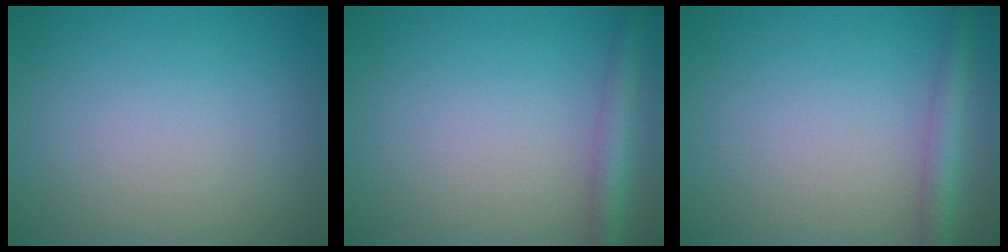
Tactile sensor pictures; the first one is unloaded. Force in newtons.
{"total": 2.9, "press": 2.9, "slide": 0.1}
{"total": 2.6, "press": 2.6, "slide": 0.1}